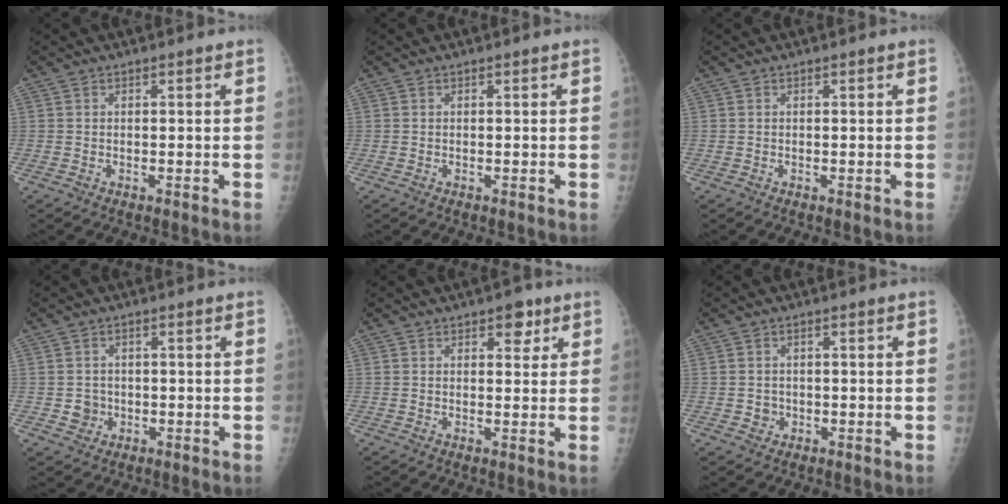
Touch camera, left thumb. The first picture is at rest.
{"total": 0.0}
{"total": 0.0}
{"total": 2.8, "force": [-0.6, 2.6, 0.5], "torque": [0.010, 0.006, -0.007]}
{"total": 3.7, "force": [2.0, 2.1, 2.2], "torque": [-0.005, -0.006, 0.023]}
{"total": 1.8, "force": [-0.5, 1.7, 0.3], "torque": [0.007, 0.005, -0.006]}